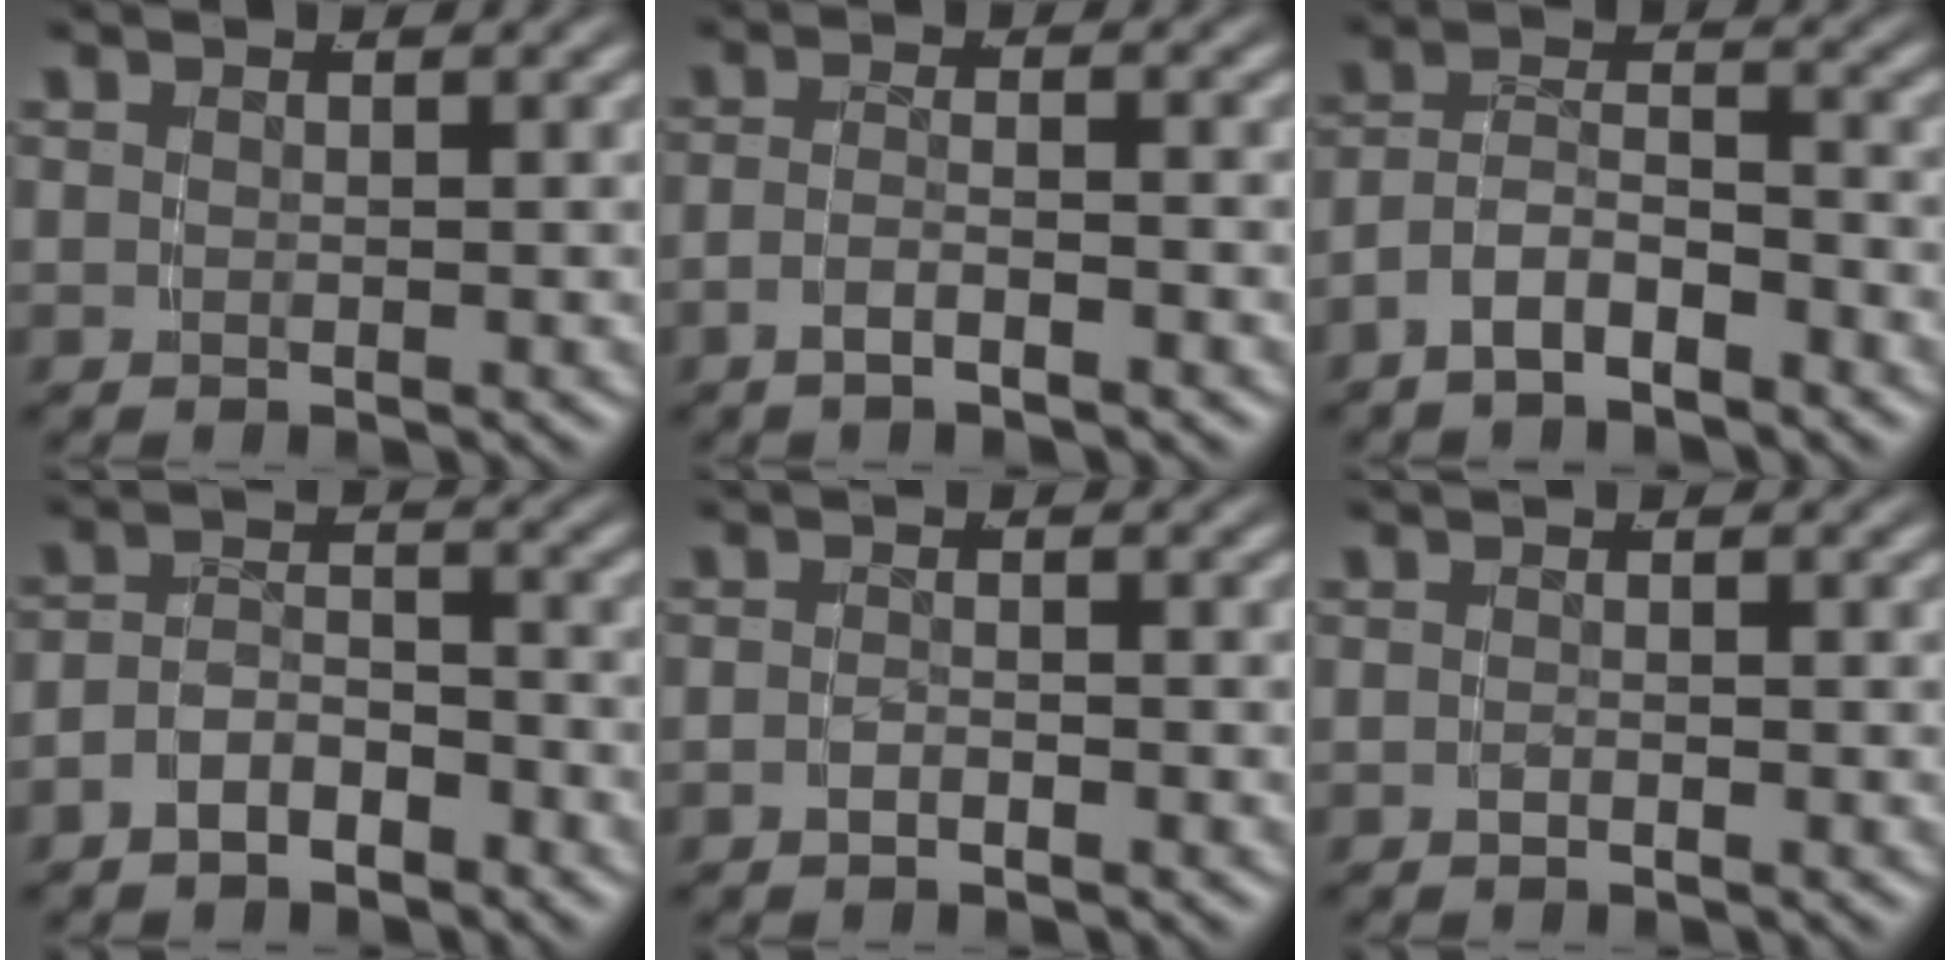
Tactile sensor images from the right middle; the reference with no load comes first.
{"total": 2.3, "force": [-1.8, 0.1, 1.4], "torque": [-0.026, -0.005, -0.030]}
{"total": 4.9, "force": [-2.9, 3.1, 2.3], "torque": [-0.048, -0.013, -0.051]}
{"total": 4.1, "force": [-2.8, 2.5, 1.5], "torque": [-0.021, -0.007, -0.049]}
{"total": 1.1, "force": [-1.1, 0.1, 0.3], "torque": [-0.010, -0.002, -0.018]}
{"total": 0.8, "force": [-0.7, -0.3, 0.1], "torque": [-0.006, -0.001, -0.010]}